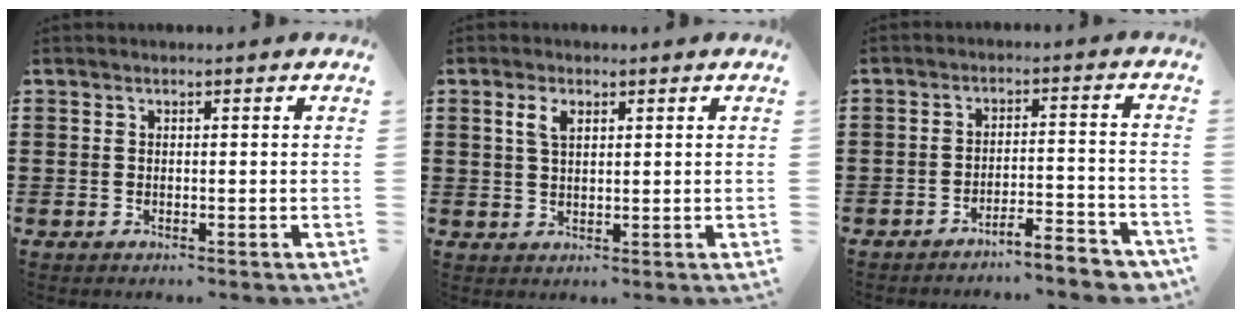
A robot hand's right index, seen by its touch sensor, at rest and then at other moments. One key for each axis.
{"total": 2.9, "fx": 1.3, "fy": 1.4, "fz": 2.2, "tx": -0.050, "ty": 0.006, "tz": 0.022}
{"total": 4.7, "fx": -4.5, "fy": 0.0, "fz": 1.4, "tx": -0.026, "ty": -0.006, "tz": -0.092}